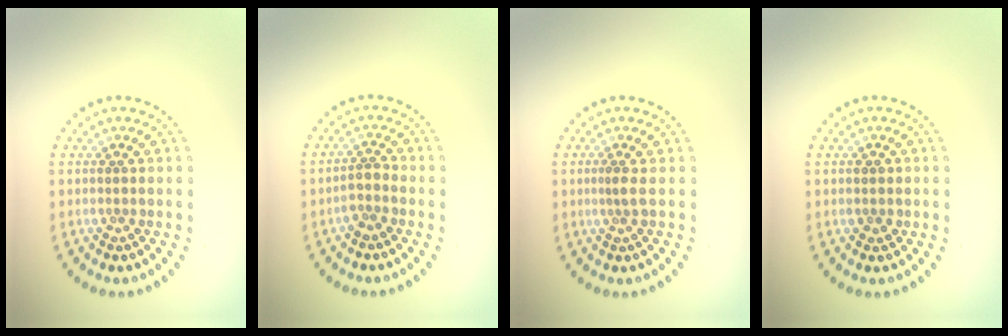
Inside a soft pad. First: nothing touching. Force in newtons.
{"total": 1.8, "press": 1.5, "slide": 1.1}
{"total": 0.8, "press": 0.5, "slide": 0.6}
{"total": 1.0, "press": 0.9, "slide": 0.3}